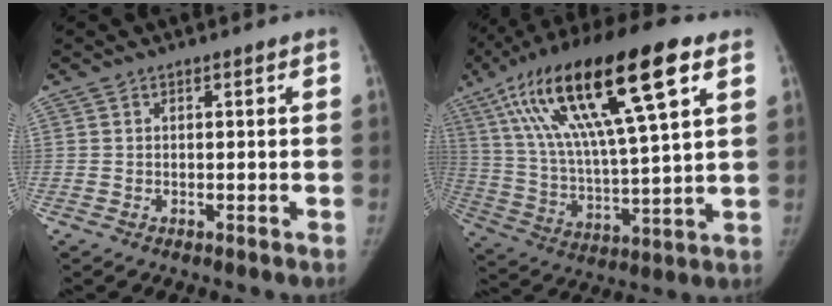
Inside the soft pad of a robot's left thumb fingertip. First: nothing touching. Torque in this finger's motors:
{"motor_torque": [0.97, 0.84, 2.75, 0.01, 0.35]}